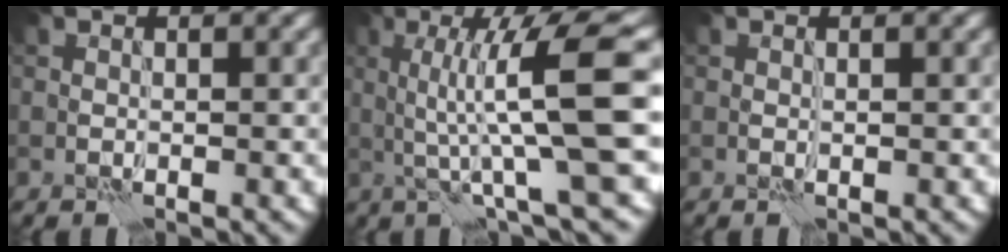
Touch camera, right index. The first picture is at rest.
{"total": 9.4, "force": [0.6, 1.2, 9.3], "torque": [-0.131, 0.011, 0.011]}
{"total": 0.0}